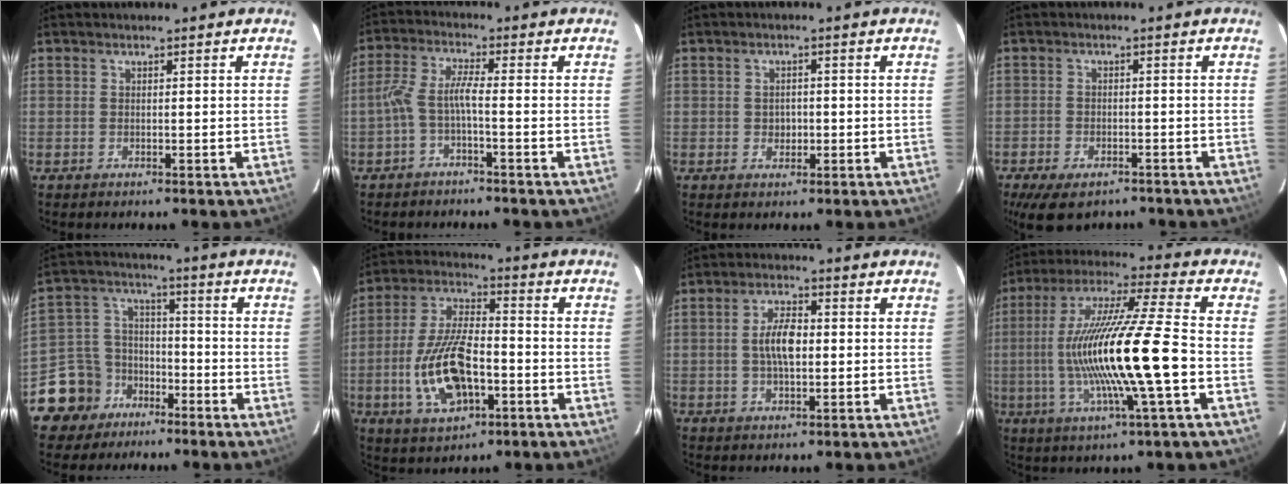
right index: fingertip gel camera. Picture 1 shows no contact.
{"total": 4.3, "force": [-2.0, 0.1, 3.8], "torque": [-0.091, 0.010, -0.038]}
{"total": 2.2, "force": [-0.3, 1.9, 1.2], "torque": [-0.017, 0.005, -0.003]}
{"total": 10.0, "force": [-7.2, 4.7, 5.1], "torque": [-0.117, -0.022, -0.108]}
{"total": 9.6, "force": [-6.0, 7.4, 1.2], "torque": [-0.047, 0.035, -0.097]}
{"total": 15.5, "force": [-4.6, 7.3, 12.9], "torque": [-0.272, 0.001, -0.075]}
{"total": 6.1, "force": [0.0, 2.7, 5.5], "torque": [-0.104, 0.008, 0.003]}
{"total": 19.6, "force": [-2.7, 0.3, 19.4], "torque": [-0.363, -0.007, -0.049]}